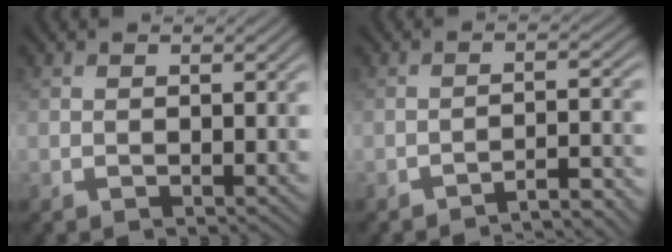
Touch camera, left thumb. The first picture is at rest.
{"total": 4.0, "force": [-3.5, 0.4, 2.0], "torque": [-0.021, 0.017, -0.060]}